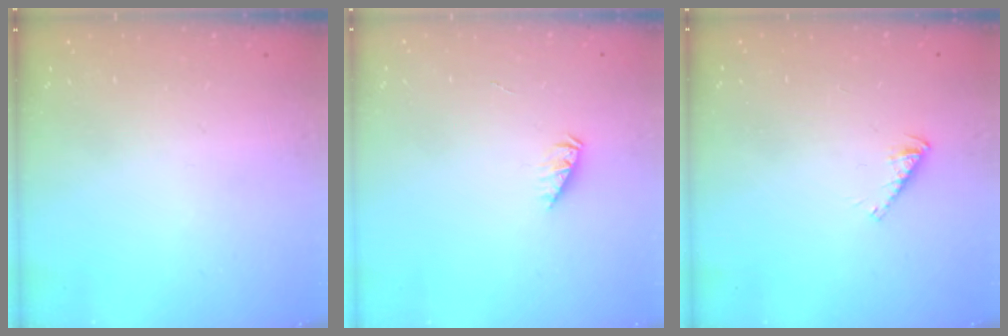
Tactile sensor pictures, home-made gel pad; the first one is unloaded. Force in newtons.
{"total": 2.1, "press": 2.1, "slide": 0.3}
{"total": 2.5, "press": 2.5, "slide": 0.0}